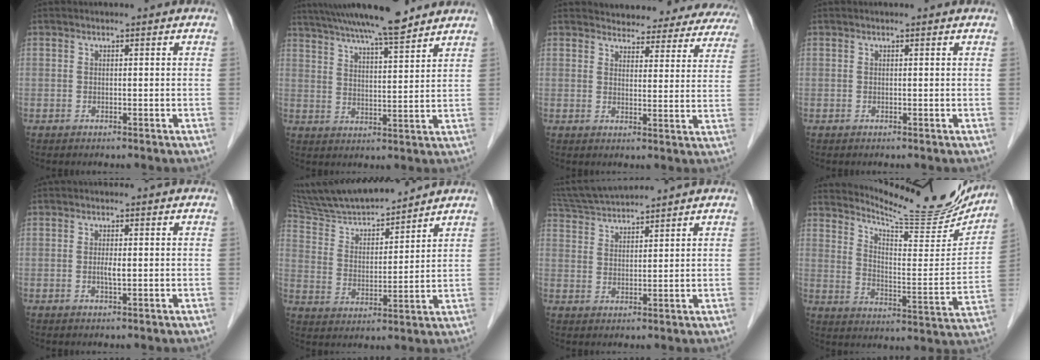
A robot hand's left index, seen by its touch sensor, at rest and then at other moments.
{"total": 15.7, "force": [13.7, 0.8, 7.5], "torque": [-0.130, 0.022, 0.212]}
{"total": 19.6, "force": [18.2, 5.8, 4.1], "torque": [-0.029, -0.035, 0.188]}
{"total": 0.0}
{"total": 1.4, "force": [-0.1, 0.2, 1.3], "torque": [-0.029, -0.001, -0.002]}
{"total": 14.9, "force": [13.8, 1.7, 5.3], "torque": [-0.100, 0.011, 0.249]}
{"total": 8.6, "force": [8.2, -0.2, 2.5], "torque": [-0.056, 0.027, 0.148]}
{"total": 17.5, "force": [16.9, 1.7, 4.3], "torque": [-0.072, -0.065, 0.226]}